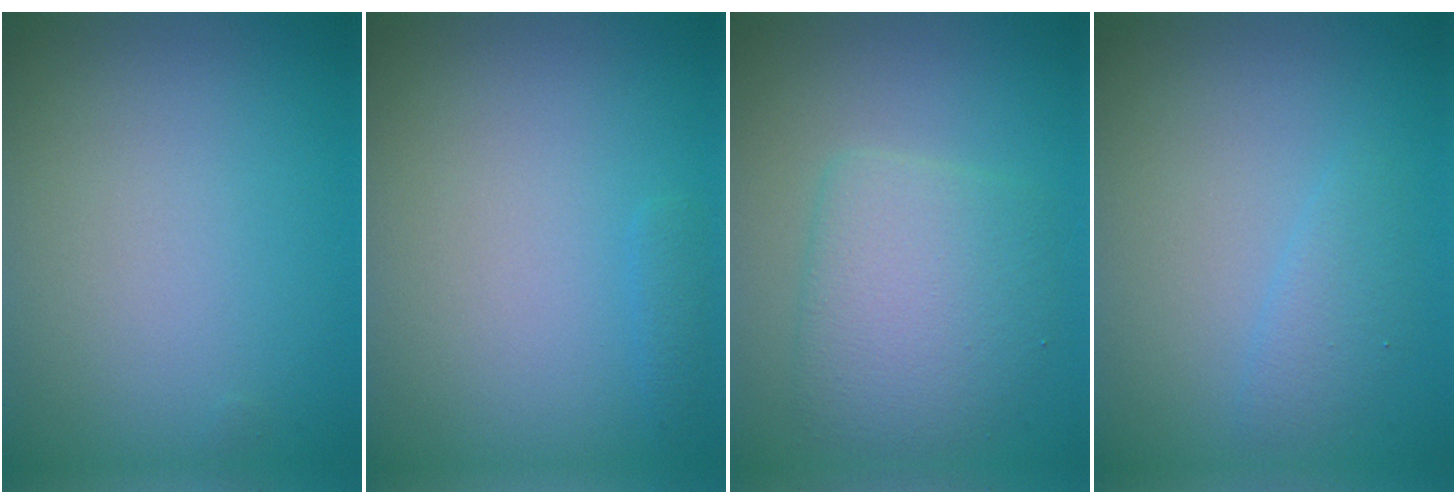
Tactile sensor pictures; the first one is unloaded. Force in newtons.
{"total": 0.7, "press": 0.7, "slide": 0.1}
{"total": 4.6, "press": 4.6, "slide": 0.1}
{"total": 1.5, "press": 1.5, "slide": 0.1}